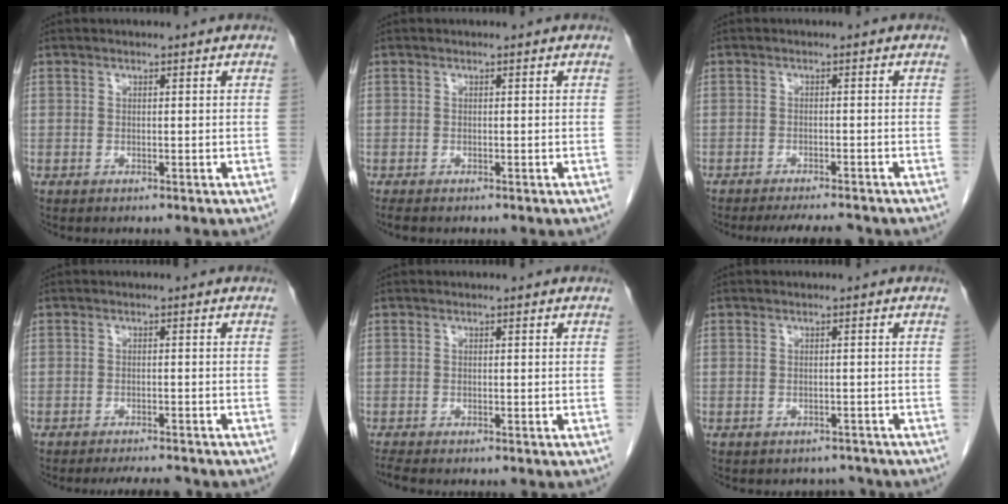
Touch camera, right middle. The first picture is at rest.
{"total": 1.3, "force": [-1.0, 0.3, 0.6], "torque": [-0.016, -0.005, -0.013]}
{"total": 7.0, "force": [-6.3, 0.8, 2.9], "torque": [-0.039, -0.014, -0.089]}
{"total": 5.2, "force": [-4.8, 0.5, 1.9], "torque": [-0.025, -0.013, -0.068]}
{"total": 1.0, "force": [-0.9, -0.3, 0.2], "torque": [-0.012, -0.004, -0.019]}
{"total": 3.0, "force": [-2.7, 1.3, -0.2], "torque": [0.001, 0.003, -0.037]}